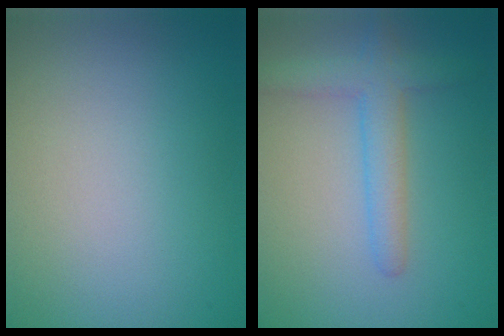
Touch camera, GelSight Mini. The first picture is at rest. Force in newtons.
{"total": 3.4, "press": 3.4, "slide": 0.1}